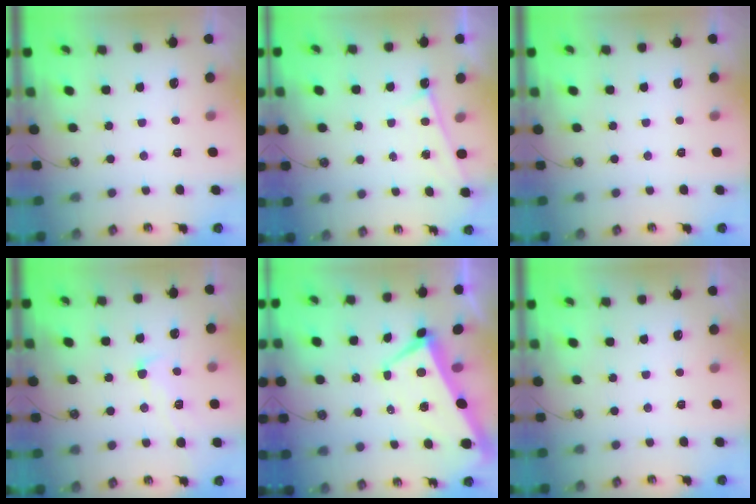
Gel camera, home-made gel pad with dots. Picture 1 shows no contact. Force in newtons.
{"total": 0.8, "press": 0.7, "slide": 0.4}
{"total": 0.0}
{"total": 2.6, "press": 2.4, "slide": 1.0}
{"total": 2.2, "press": 1.9, "slide": 1.1}
{"total": 0.0}